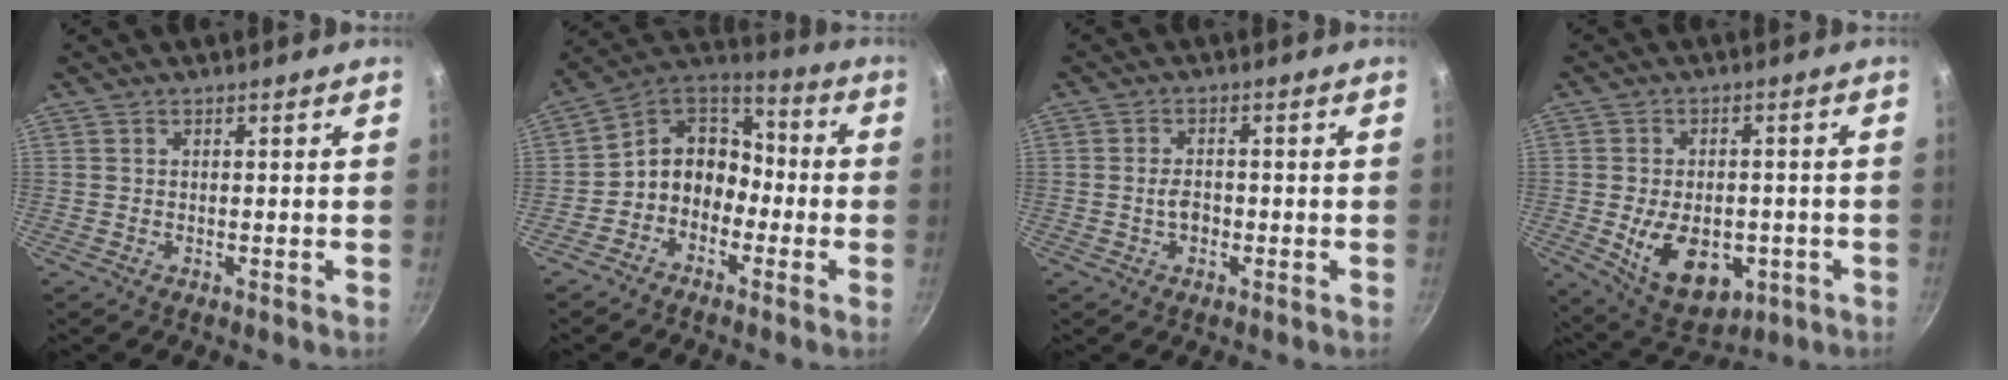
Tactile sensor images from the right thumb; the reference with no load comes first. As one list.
[{"total": 10.7, "force": [-3.4, 8.7, 5.3], "torque": [-0.046, 0.059, -0.087]}, {"total": 3.0, "force": [-0.8, 2.0, 2.1], "torque": [-0.028, 0.013, -0.014]}, {"total": 13.6, "force": [-3.5, 8.7, 9.9], "torque": [-0.128, -0.001, -0.033]}]